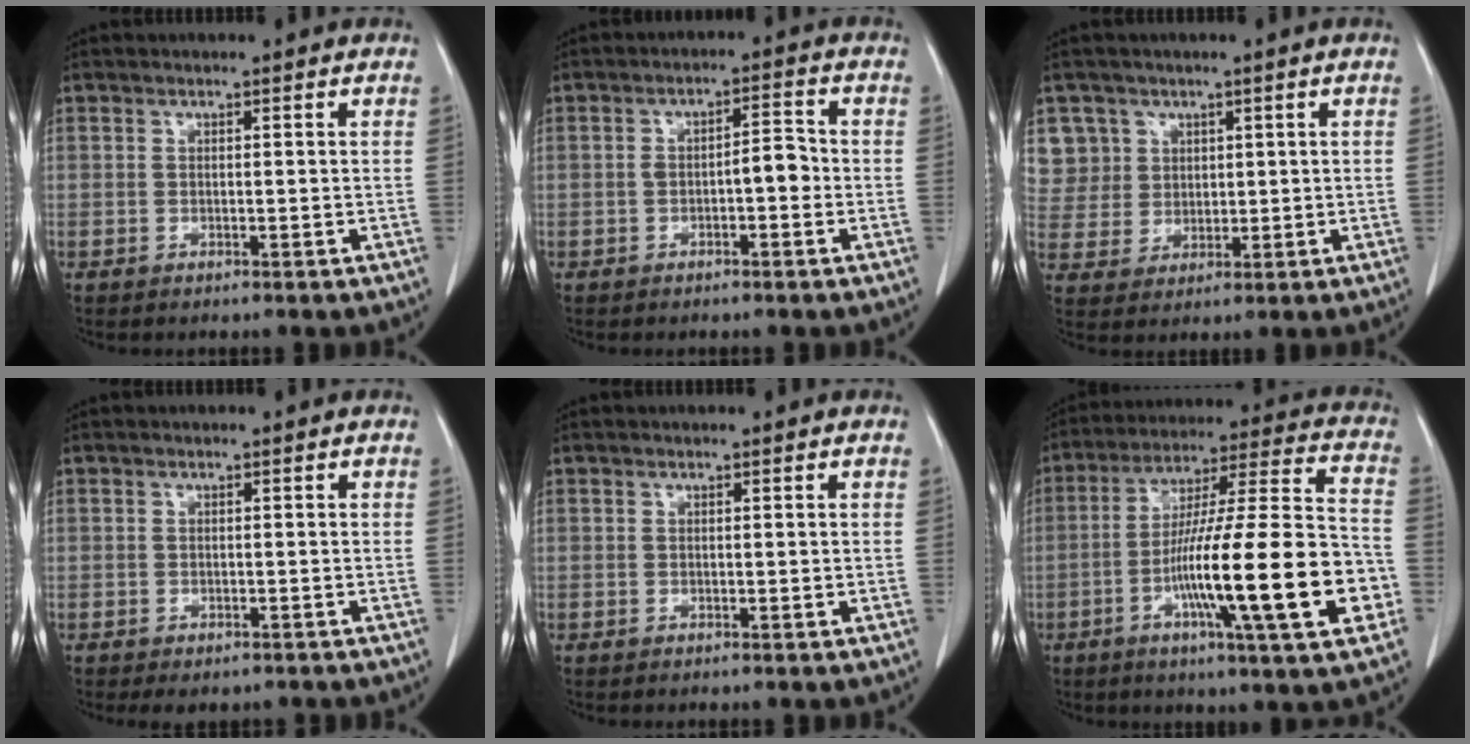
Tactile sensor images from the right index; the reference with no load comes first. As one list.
[{"total": 4.0, "force": [-0.9, 1.3, 3.7], "torque": [-0.057, 0.022, -0.010]}, {"total": 7.4, "force": [3.5, 6.5, -0.2], "torque": [0.010, 0.016, 0.081]}, {"total": 3.3, "force": [-2.5, 1.9, 0.8], "torque": [-0.001, 0.002, -0.032]}, {"total": 0.0}, {"total": 22.8, "force": [-6.7, 1.1, 21.8], "torque": [-0.332, -0.007, -0.107]}]